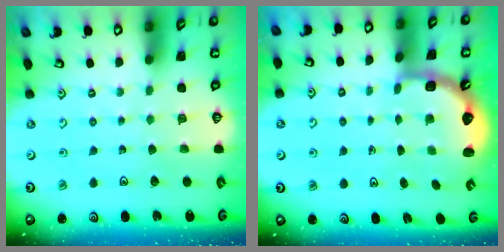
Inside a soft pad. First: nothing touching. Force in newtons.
{"total": 2.6, "press": 2.2, "slide": 1.3}